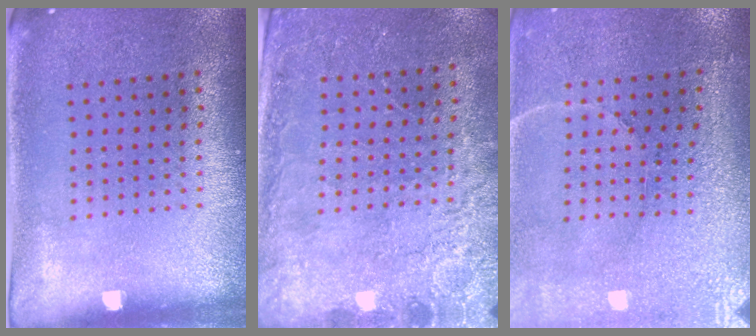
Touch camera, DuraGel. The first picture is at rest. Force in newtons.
{"total": 2.5, "press": 2.5, "slide": 0.5}
{"total": 3.2, "press": 3.1, "slide": 0.4}